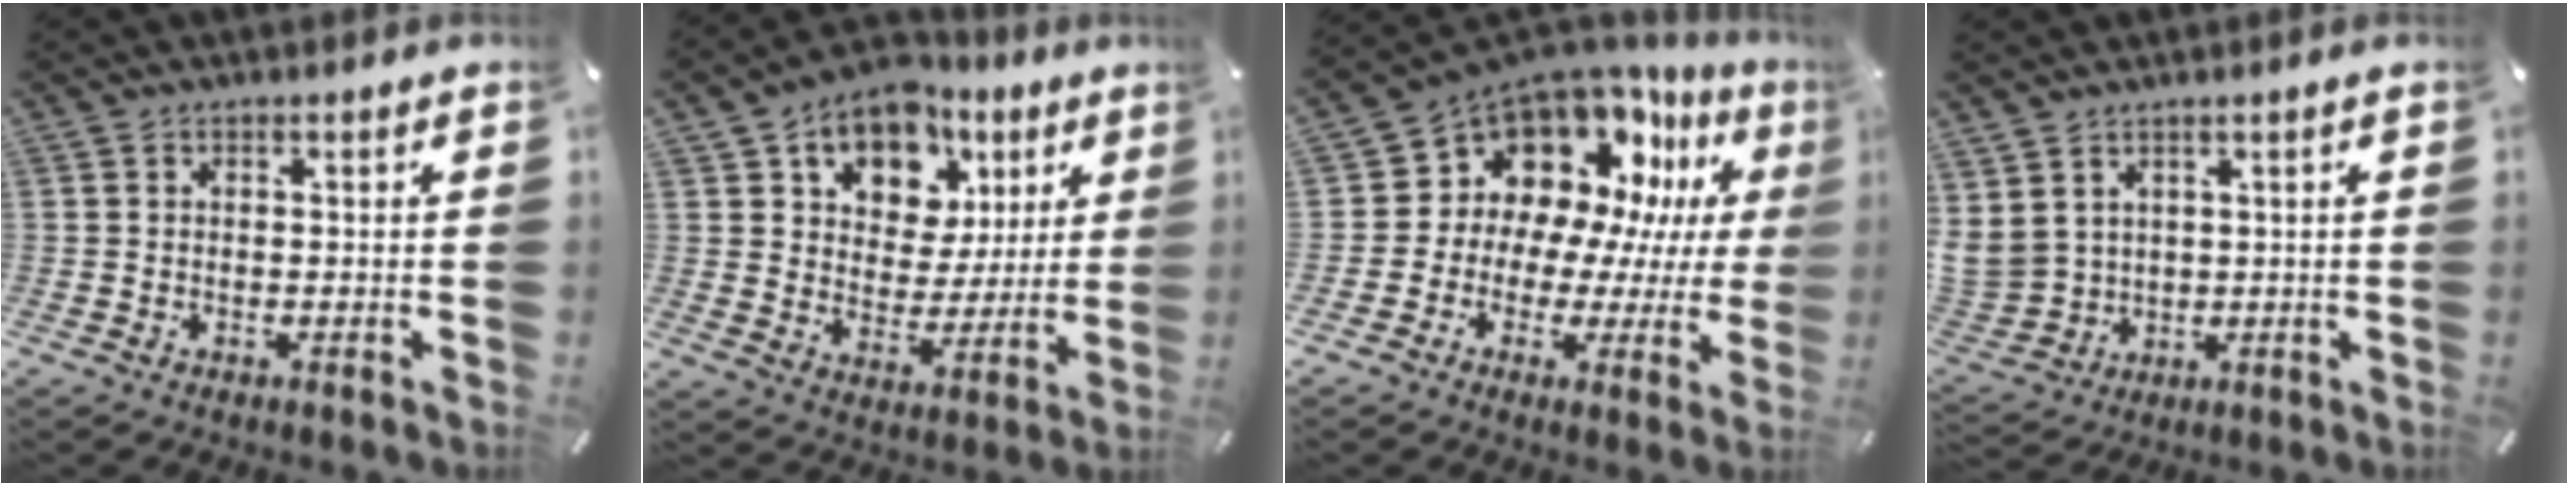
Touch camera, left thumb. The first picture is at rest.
{"total": 12.8, "force": [6.8, 9.7, 4.9], "torque": [-0.081, -0.033, 0.125]}
{"total": 13.7, "force": [8.7, 9.7, 4.1], "torque": [-0.090, -0.088, 0.162]}
{"total": 6.5, "force": [3.1, 5.5, 1.4], "torque": [-0.057, -0.020, 0.059]}